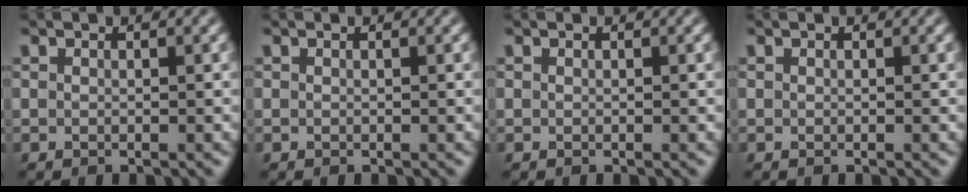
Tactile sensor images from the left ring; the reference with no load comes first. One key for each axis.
{"total": 0.0}
{"total": 0.0}
{"total": 0.0}